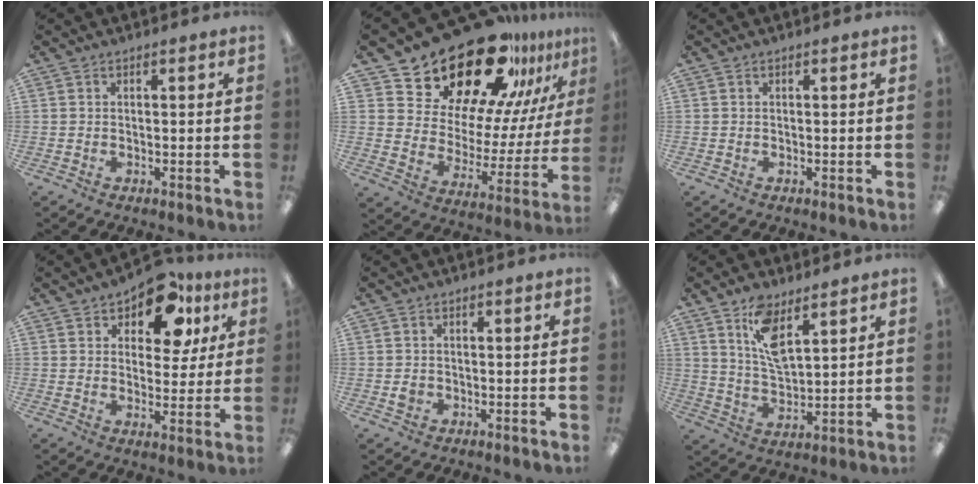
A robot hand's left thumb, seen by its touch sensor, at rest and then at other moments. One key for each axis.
{"total": 26.2, "fx": 21.0, "fy": 11.7, "fz": 10.6, "tx": -0.170, "ty": -0.150, "tz": 0.374}
{"total": 0.0}
{"total": 13.1, "fx": 8.2, "fy": 7.2, "fz": 7.3, "tx": -0.106, "ty": -0.033, "tz": 0.144}
{"total": 1.9, "fx": -0.3, "fy": 1.7, "fz": 0.8, "tx": -0.015, "ty": 0.004, "tz": -0.006}
{"total": 10.1, "fx": 6.6, "fy": 4.4, "fz": 6.2, "tx": -0.123, "ty": -0.026, "tz": 0.120}